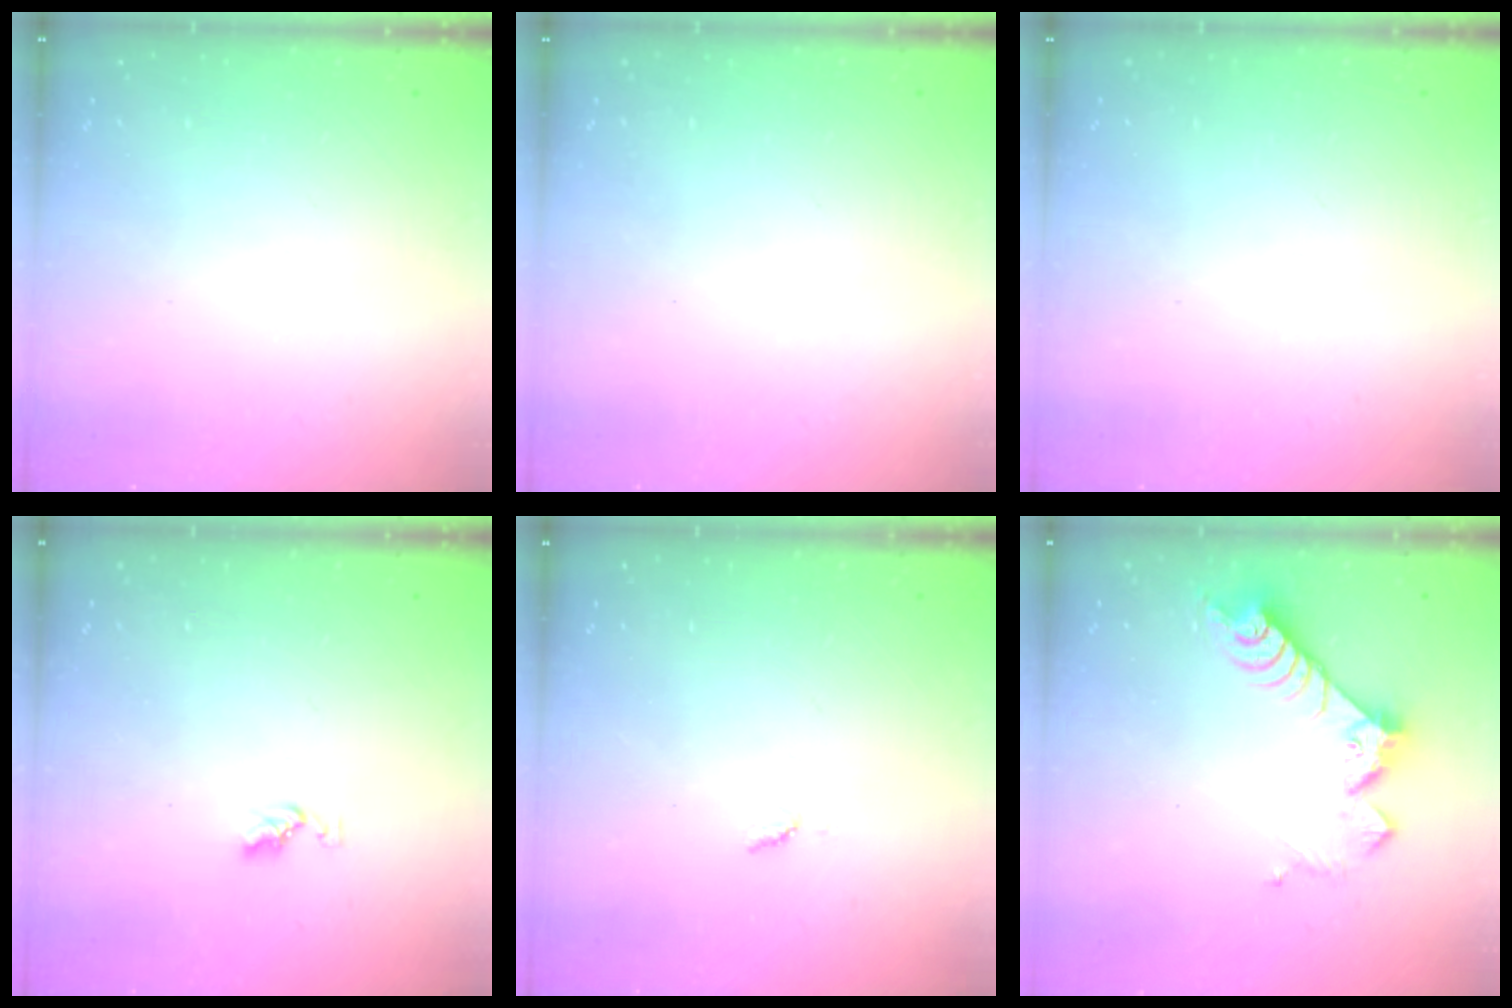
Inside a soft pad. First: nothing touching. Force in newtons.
{"total": 0.0}
{"total": 0.0}
{"total": 2.4, "press": 2.4, "slide": 0.4}
{"total": 4.4, "press": 4.4, "slide": 0.4}
{"total": 9.3, "press": 9.3, "slide": 0.8}